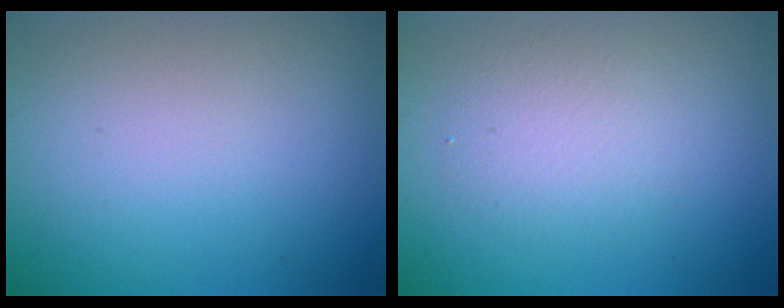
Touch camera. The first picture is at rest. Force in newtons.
{"total": 2.8, "press": 2.8, "slide": 0.3}